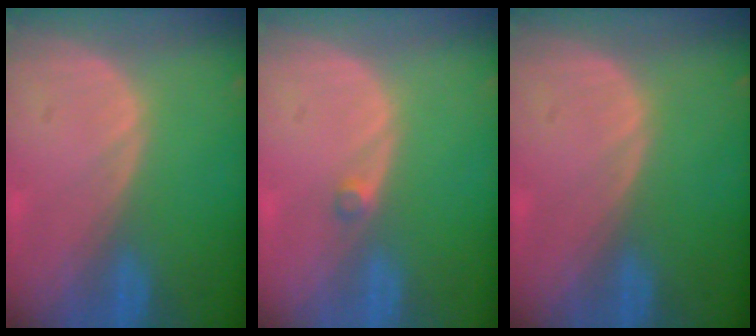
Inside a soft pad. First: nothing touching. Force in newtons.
{"total": 1.1, "press": 1.0, "slide": 0.6}
{"total": 0.0}